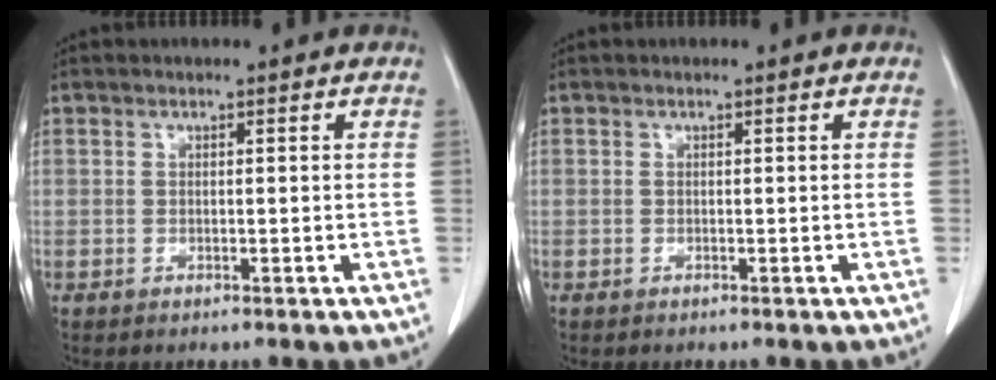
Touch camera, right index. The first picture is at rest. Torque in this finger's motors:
{"motor_torque": [-0.05, 0.02, -0.01, 0.00]}